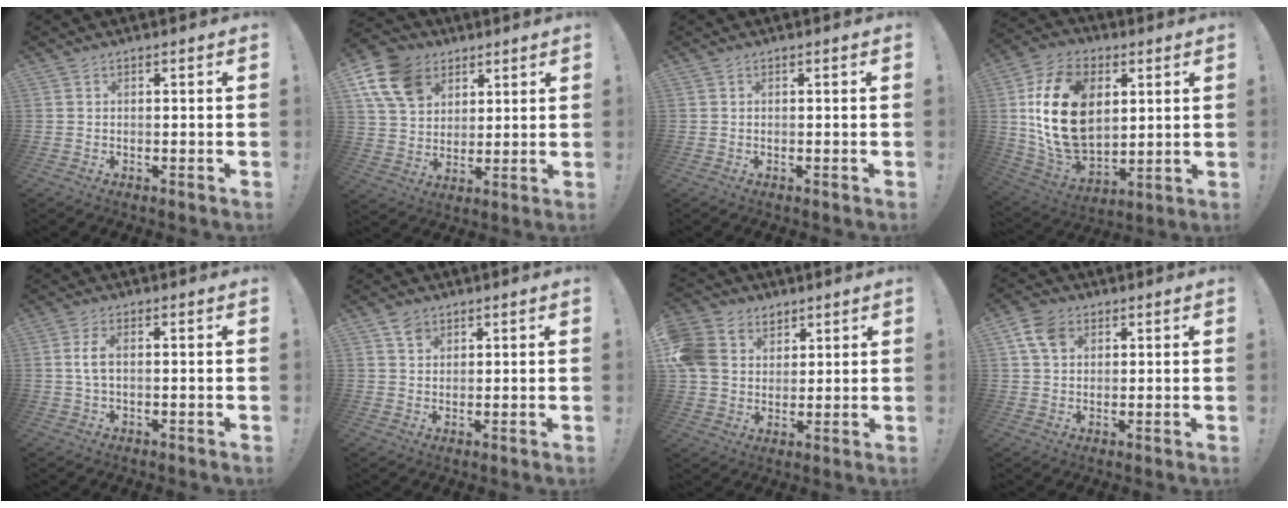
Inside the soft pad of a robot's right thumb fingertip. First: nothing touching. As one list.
[{"total": 15.1, "force": [7.3, 11.3, 7.1], "torque": [-0.118, -0.028, 0.146]}, {"total": 0.0}, {"total": 23.4, "force": [4.9, 16.3, 16.0], "torque": [-0.291, -0.023, 0.093]}, {"total": 4.0, "force": [0.4, 1.6, 3.7], "torque": [-0.067, -0.001, 0.005]}, {"total": 3.3, "force": [2.3, 2.2, 1.0], "torque": [-0.006, -0.012, 0.040]}, {"total": 13.1, "force": [5.0, 11.0, 5.0], "torque": [-0.095, -0.018, 0.104]}, {"total": 7.9, "force": [3.3, 5.7, 4.4], "torque": [-0.082, 0.004, 0.068]}]